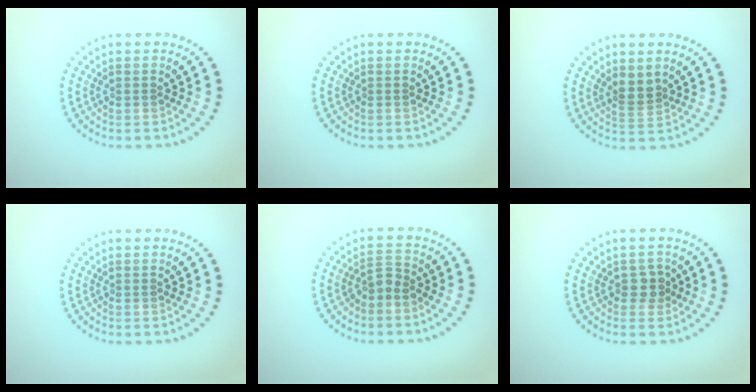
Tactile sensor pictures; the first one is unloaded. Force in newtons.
{"total": 0.0}
{"total": 2.1, "press": 1.6, "slide": 1.2}
{"total": 0.0}
{"total": 1.9, "press": 1.4, "slide": 1.2}
{"total": 1.4, "press": 1.4, "slide": 0.4}